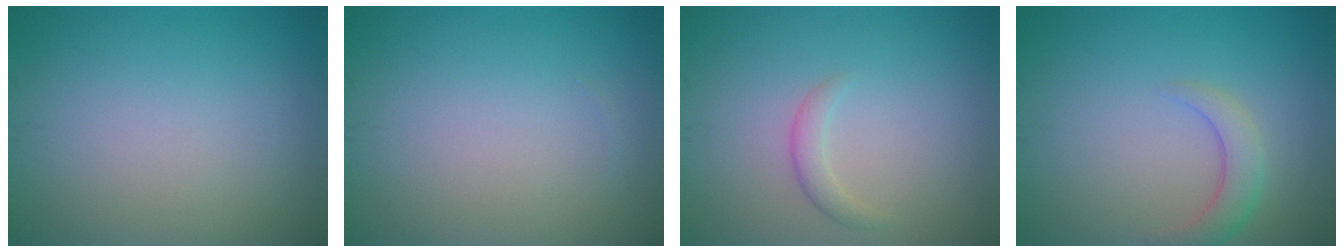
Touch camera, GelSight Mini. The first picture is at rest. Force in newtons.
{"total": 0.0}
{"total": 1.3, "press": 1.3, "slide": 0.1}
{"total": 2.5, "press": 2.5, "slide": 0.2}